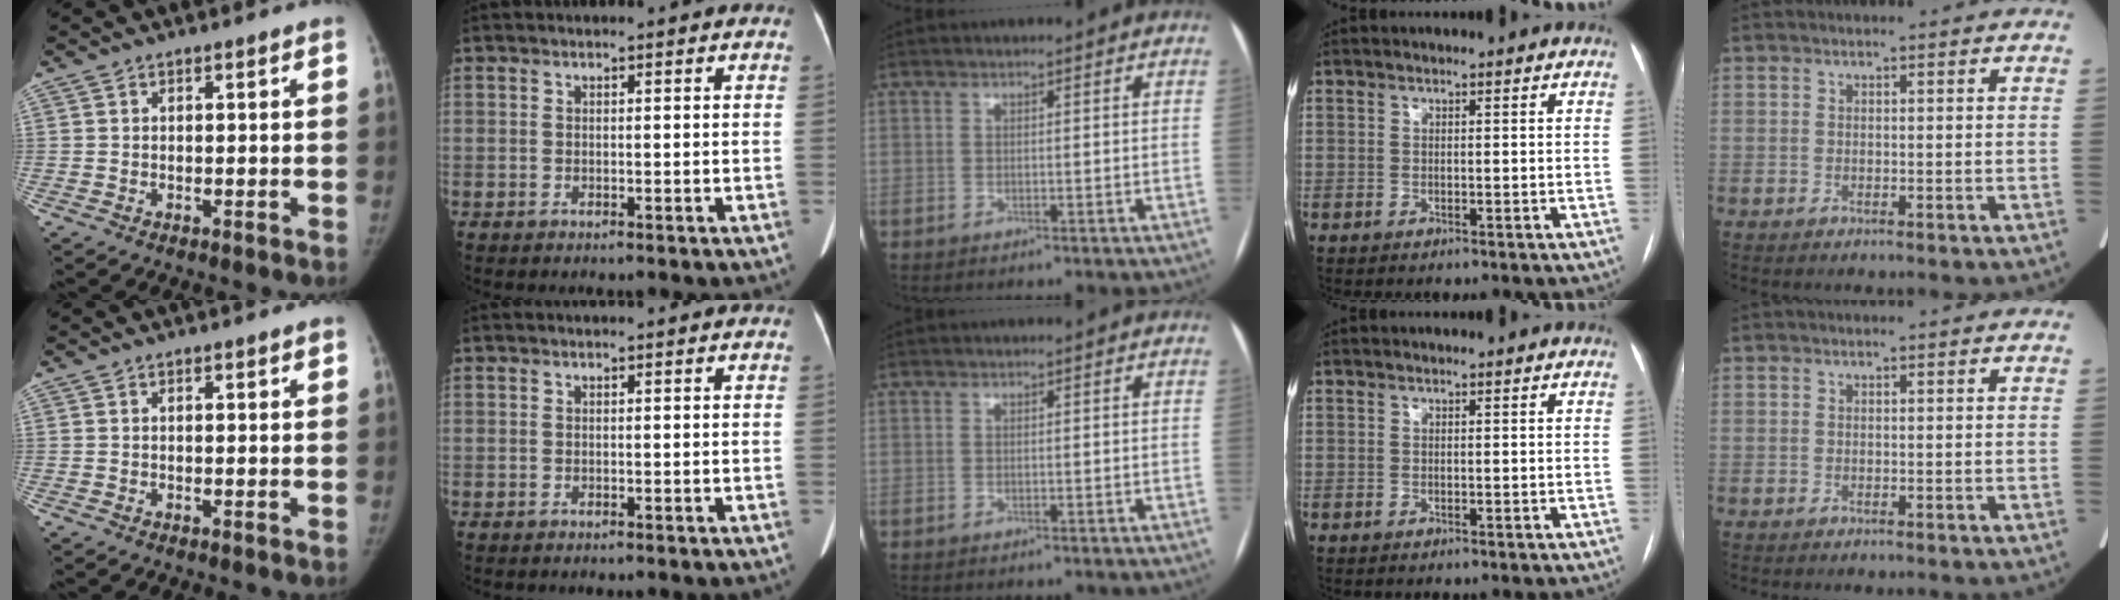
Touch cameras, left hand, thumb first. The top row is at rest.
{"thumb": {"total": 1.0, "force": [0.5, 0.4, 0.7], "torque": [-0.007, 0.000, 0.005]}}